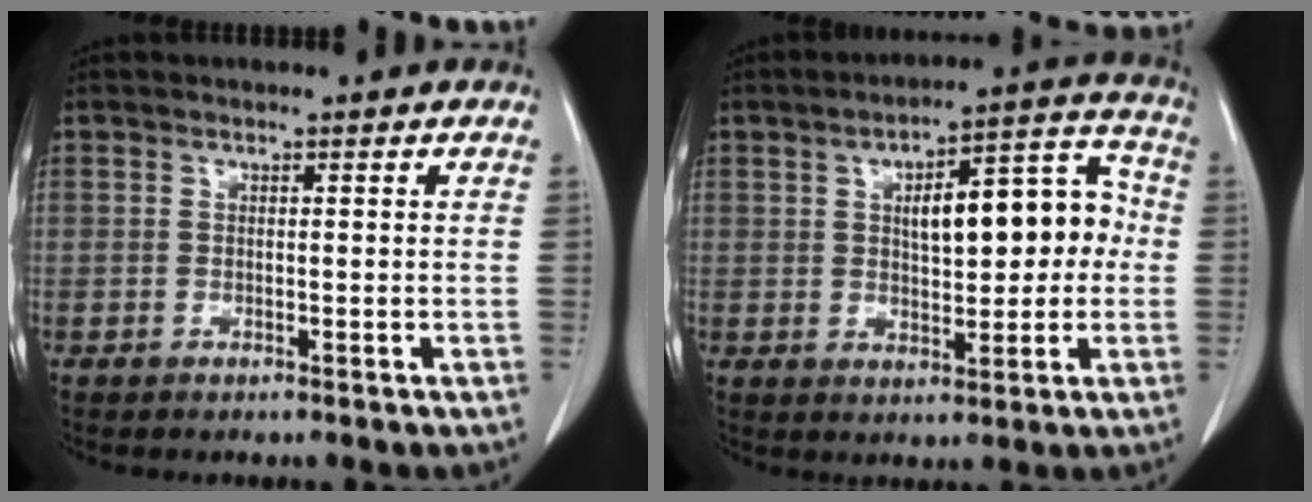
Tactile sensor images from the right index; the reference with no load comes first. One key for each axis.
{"total": 12.8, "fx": 1.2, "fy": 4.9, "fz": 11.7, "tx": -0.160, "ty": 0.042, "tz": 0.024}